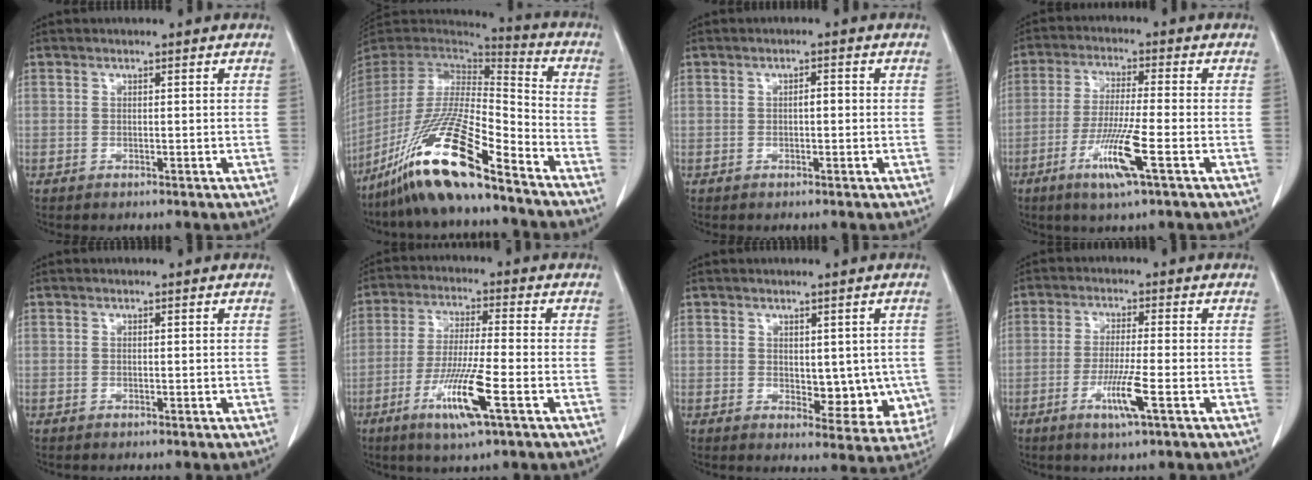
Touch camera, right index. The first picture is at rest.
{"total": 18.9, "force": [-12.9, 1.5, 13.7], "torque": [-0.294, -0.046, -0.246]}
{"total": 1.3, "force": [-0.1, 0.5, 1.2], "torque": [-0.017, 0.004, -0.003]}
{"total": 9.0, "force": [-3.8, -0.3, 8.1], "torque": [-0.160, -0.019, -0.074]}
{"total": 0.0}
{"total": 10.2, "force": [-4.3, 0.0, 9.3], "torque": [-0.181, -0.019, -0.082]}
{"total": 7.6, "force": [-0.1, 4.3, 6.3], "torque": [-0.054, -0.008, 0.008]}
{"total": 6.2, "force": [-2.5, -0.3, 5.6], "torque": [-0.108, -0.015, -0.047]}